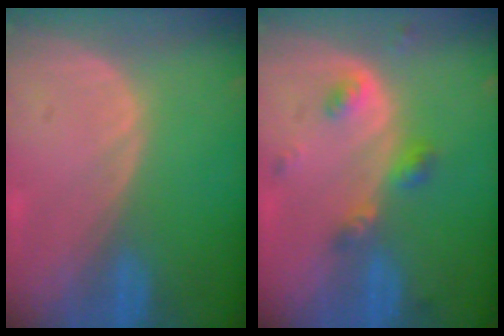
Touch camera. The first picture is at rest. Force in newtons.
{"total": 4.7, "press": 4.2, "slide": 2.1}